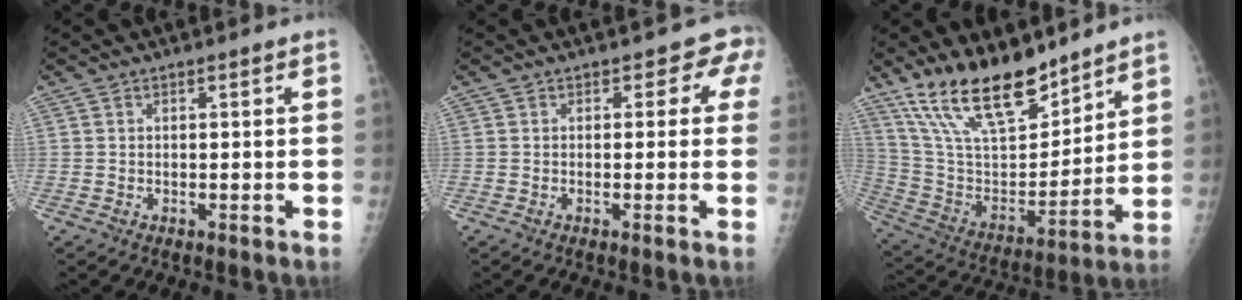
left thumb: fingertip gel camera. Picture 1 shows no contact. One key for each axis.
{"total": 2.9, "fx": 1.3, "fy": 2.2, "fz": 1.3, "tx": 0.020, "ty": 0.000, "tz": -0.003}
{"total": 20.7, "fx": 15.5, "fy": 7.8, "fz": 11.4, "tx": -0.160, "ty": -0.081, "tz": 0.290}